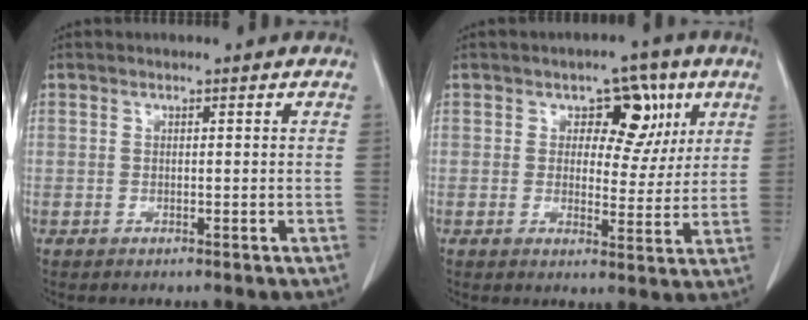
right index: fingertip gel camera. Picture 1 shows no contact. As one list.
[{"total": 7.4, "force": [2.9, 4.6, 4.9], "torque": [-0.048, 0.014, 0.040]}]